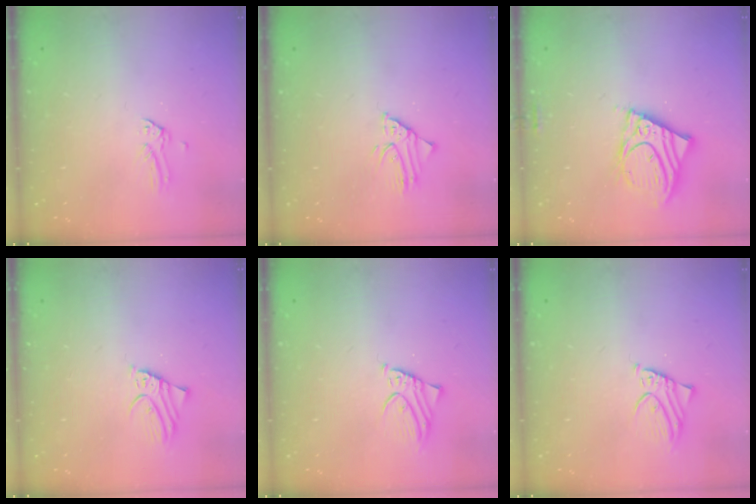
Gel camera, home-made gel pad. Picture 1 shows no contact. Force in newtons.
{"total": 2.1, "press": 2.1, "slide": 0.1}
{"total": 12.9, "press": 12.7, "slide": 2.2}
{"total": 2.0, "press": 2.0, "slide": 0.1}
{"total": 2.9, "press": 2.9, "slide": 0.2}
{"total": 2.9, "press": 2.9, "slide": 0.2}